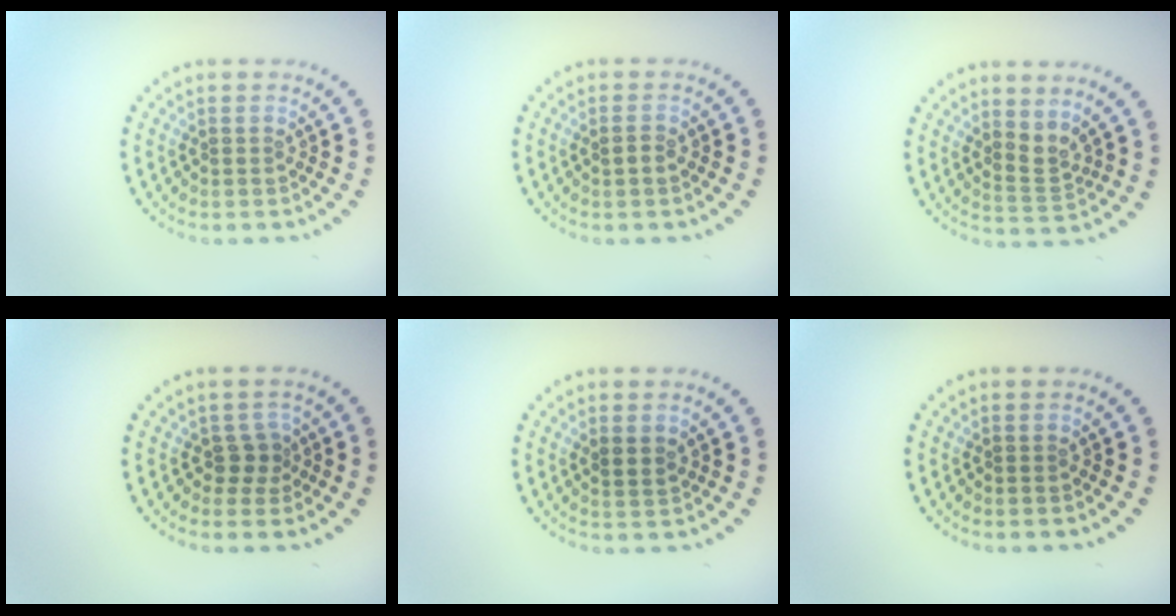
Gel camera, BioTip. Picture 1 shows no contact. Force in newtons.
{"total": 1.0, "press": 0.9, "slide": 0.3}
{"total": 2.2, "press": 1.5, "slide": 1.6}
{"total": 1.6, "press": 1.2, "slide": 1.0}
{"total": 1.5, "press": 1.4, "slide": 0.7}
{"total": 0.0}